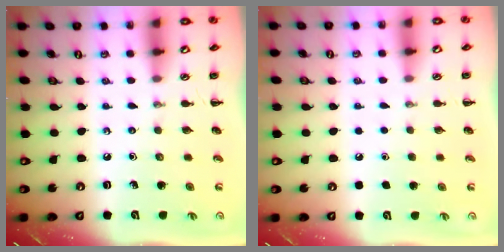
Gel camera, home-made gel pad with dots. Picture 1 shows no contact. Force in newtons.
{"total": 1.8, "press": 1.7, "slide": 0.1}